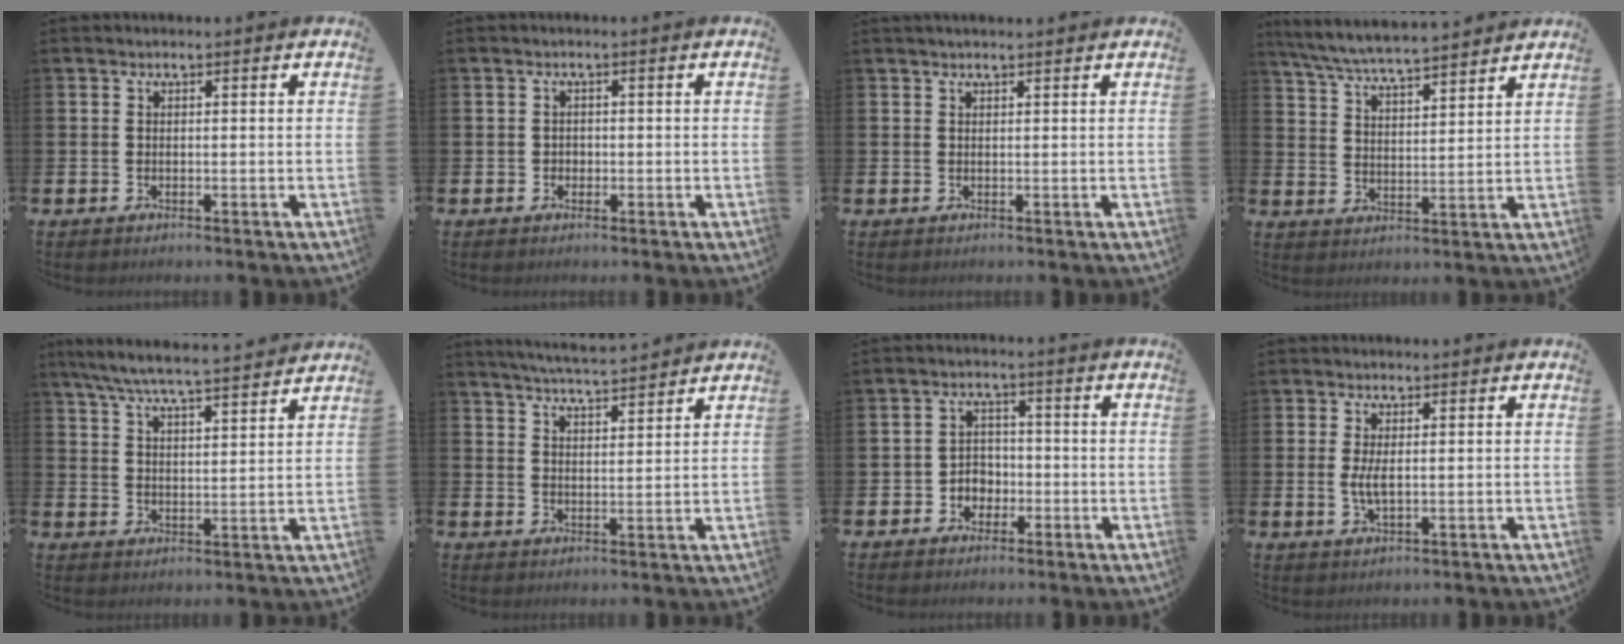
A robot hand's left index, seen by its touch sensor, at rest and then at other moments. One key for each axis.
{"total": 1.1, "fx": -0.2, "fy": 1.0, "fz": 0.2, "tx": 0.009, "ty": 0.000, "tz": -0.010}
{"total": 1.0, "fx": 0.9, "fy": 0.0, "fz": 0.3, "tx": 0.001, "ty": -0.002, "tz": 0.014}
{"total": 6.6, "fx": 6.4, "fy": 0.2, "fz": 1.7, "tx": -0.058, "ty": -0.041, "tz": 0.113}
{"total": 7.0, "fx": 6.6, "fy": 0.2, "fz": 2.3, "tx": -0.067, "ty": -0.040, "tz": 0.116}
{"total": 5.2, "fx": 5.2, "fy": 0.0, "fz": 0.8, "tx": -0.021, "ty": -0.030, "tz": 0.091}
{"total": 3.1, "fx": -1.4, "fy": 2.7, "fz": 0.8, "tx": -0.016, "ty": 0.001, "tz": -0.036}
{"total": 2.6, "fx": 0.3, "fy": 0.9, "fz": 2.4, "tx": -0.039, "ty": -0.001, "tz": 0.002}